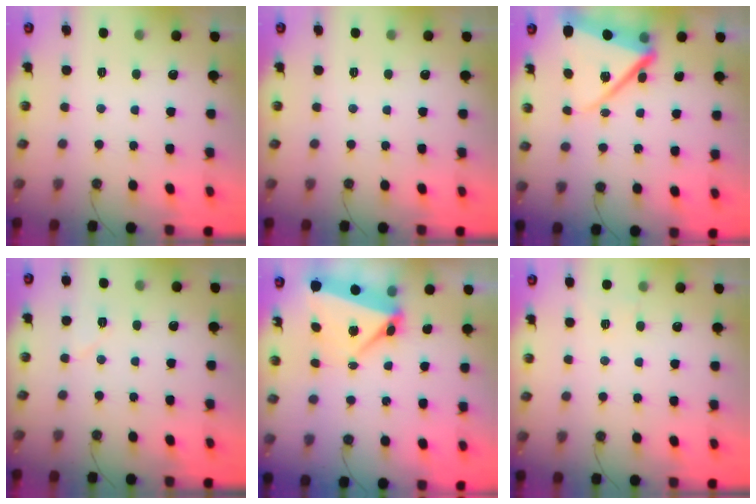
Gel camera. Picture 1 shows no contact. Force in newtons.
{"total": 0.0}
{"total": 14.1, "press": 13.9, "slide": 2.1}
{"total": 6.0, "press": 5.7, "slide": 1.8}
{"total": 7.0, "press": 7.0, "slide": 0.8}
{"total": 3.5, "press": 3.5, "slide": 0.6}